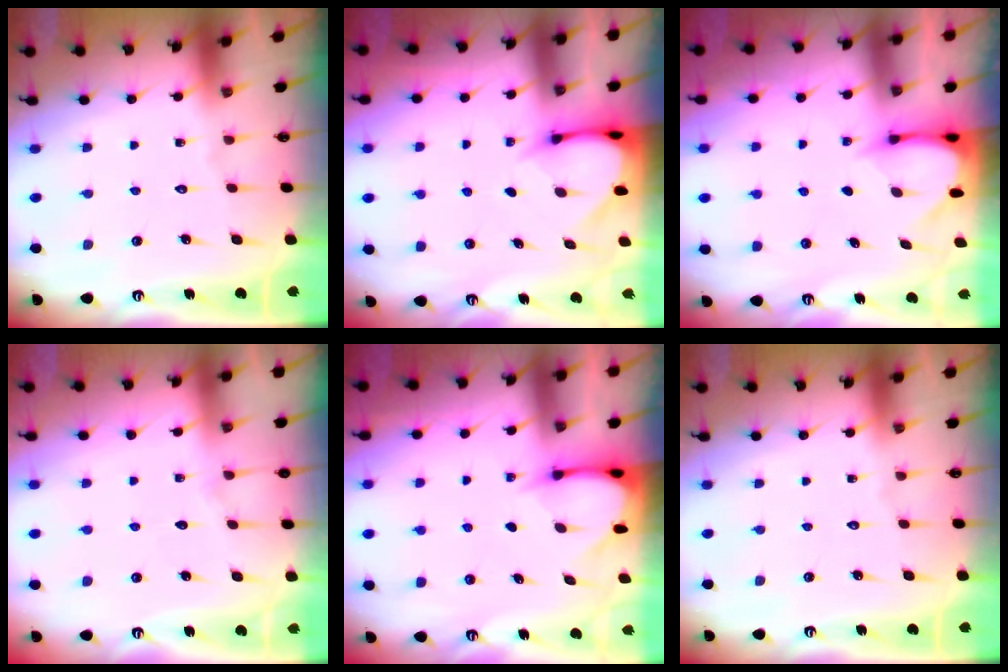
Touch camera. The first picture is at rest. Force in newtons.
{"total": 3.5, "press": 3.5, "slide": 0.3}
{"total": 3.7, "press": 3.7, "slide": 0.3}
{"total": 5.5, "press": 5.4, "slide": 0.8}
{"total": 3.4, "press": 3.4, "slide": 0.3}
{"total": 0.0}